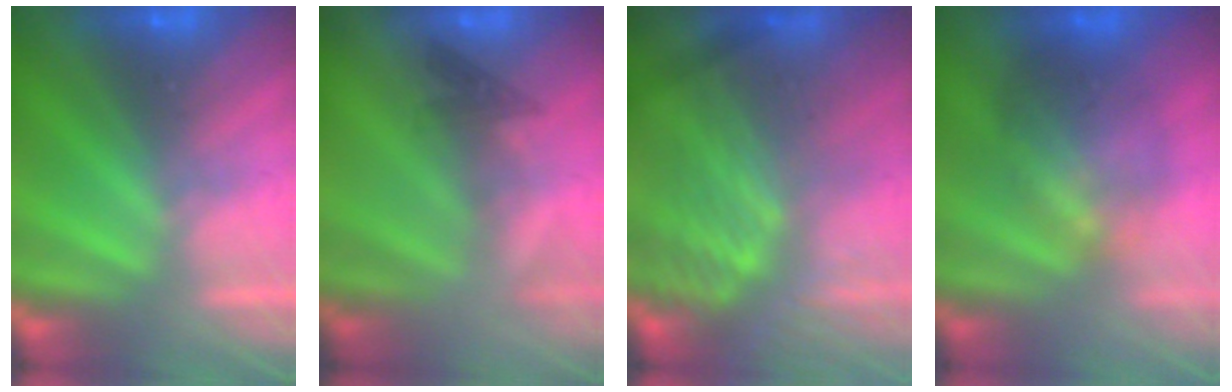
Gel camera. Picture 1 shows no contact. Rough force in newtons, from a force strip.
{"total": 2.2}
{"total": 3.7}
{"total": 7.3}